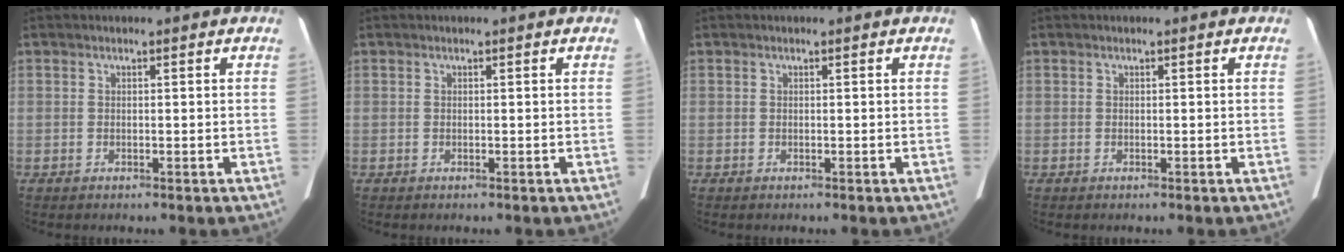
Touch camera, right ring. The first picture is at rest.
{"total": 0.0}
{"total": 0.0}
{"total": 0.0}